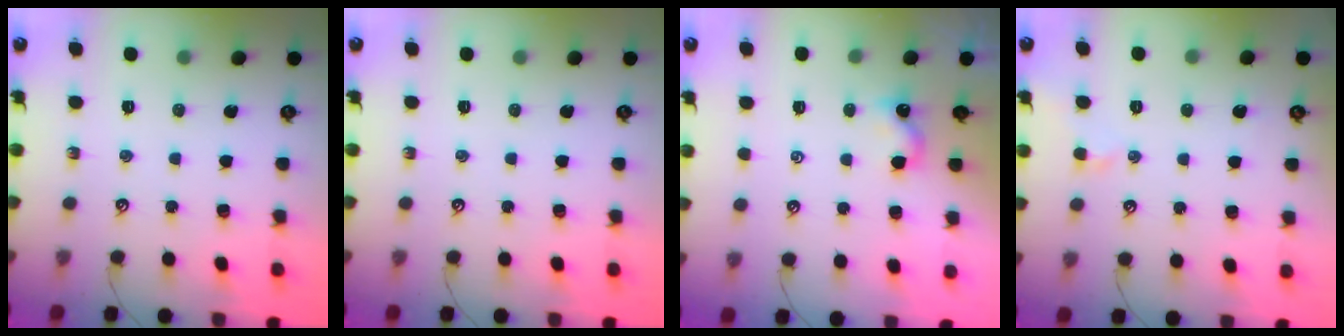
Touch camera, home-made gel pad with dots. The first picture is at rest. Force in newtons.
{"total": 0.0}
{"total": 0.8, "press": 0.7, "slide": 0.3}
{"total": 0.8, "press": 0.5, "slide": 0.7}